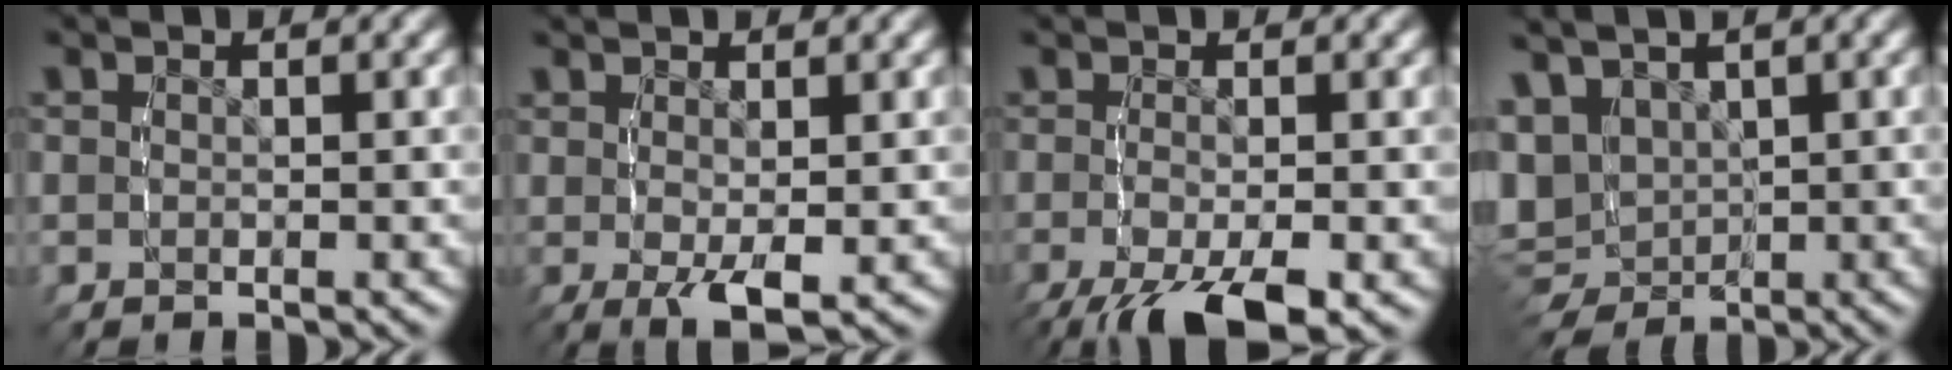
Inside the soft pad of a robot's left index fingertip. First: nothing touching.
{"total": 3.1, "force": [-0.6, 0.4, 3.0], "torque": [-0.049, -0.018, 0.004]}
{"total": 6.0, "force": [-3.7, 1.9, 4.3], "torque": [-0.096, -0.033, -0.041]}
{"total": 8.0, "force": [1.5, 7.0, 3.6], "torque": [-0.100, -0.031, 0.037]}